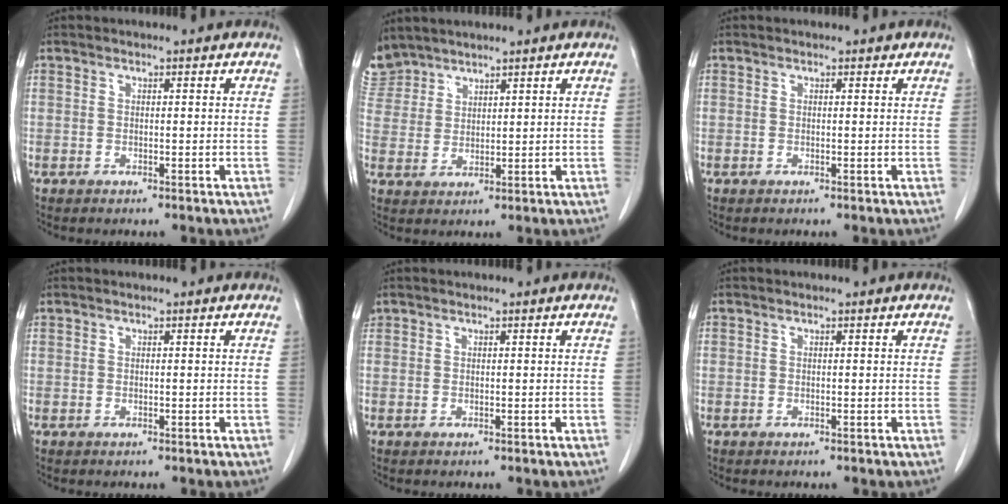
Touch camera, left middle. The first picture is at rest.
{"total": 6.4, "force": [5.7, 2.8, 0.1], "torque": [-0.009, 0.010, 0.125]}
{"total": 0.0}
{"total": 0.0}
{"total": 0.5, "force": [0.4, 0.3, 0.0], "torque": [-0.003, 0.015, 0.009]}
{"total": 0.0}